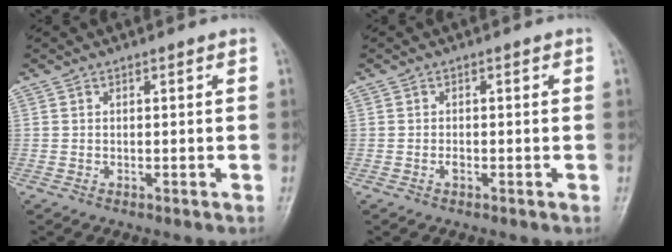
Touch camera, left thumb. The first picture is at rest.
{"total": 0.9, "force": [-0.4, 0.5, 0.7], "torque": [-0.010, 0.000, -0.010]}